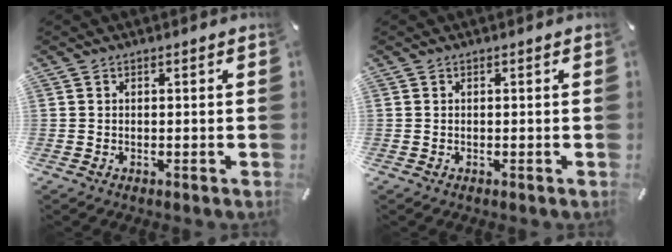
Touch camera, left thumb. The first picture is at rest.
{"total": 0.0}